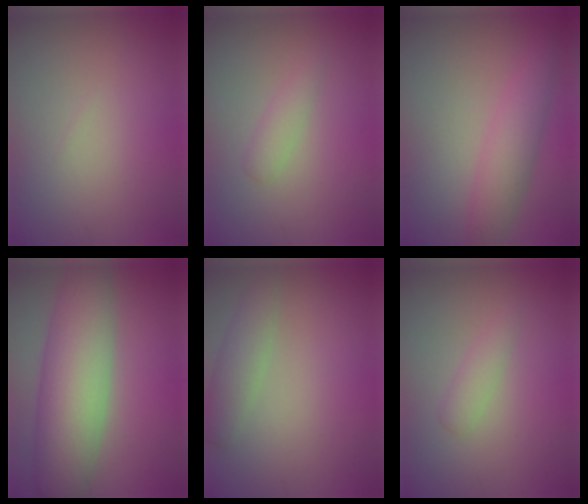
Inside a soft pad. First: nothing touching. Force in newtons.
{"total": 1.5, "press": 1.5, "slide": 0.1}
{"total": 3.5, "press": 3.5, "slide": 0.2}
{"total": 9.1, "press": 9.1, "slide": 0.2}
{"total": 2.6, "press": 2.6, "slide": 0.1}
{"total": 1.5, "press": 1.5, "slide": 0.1}